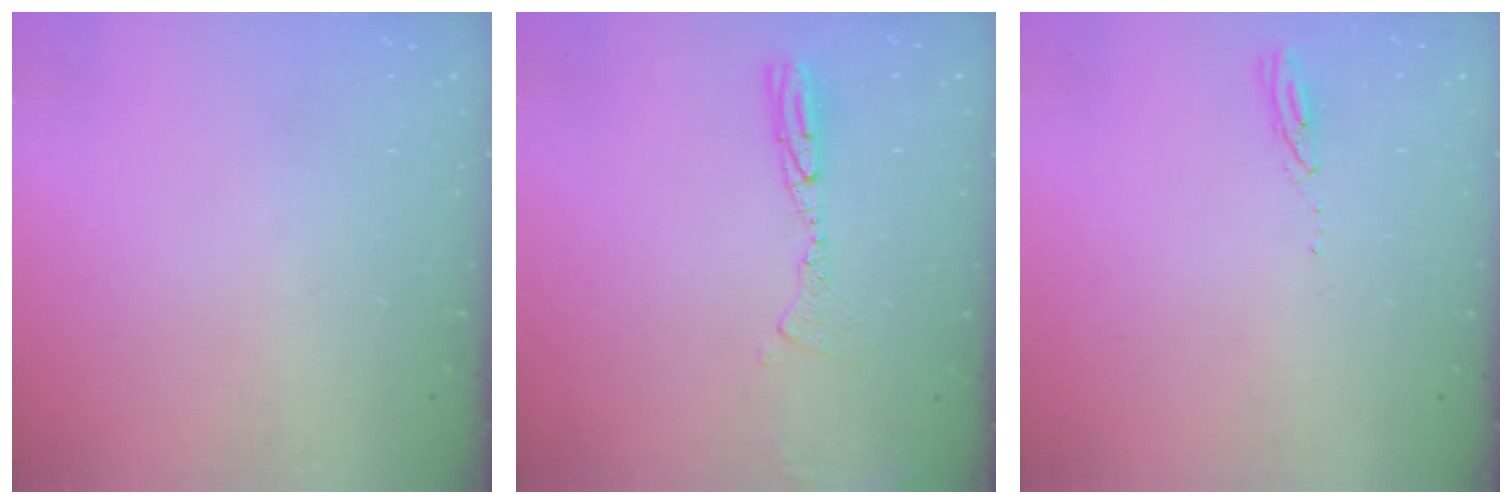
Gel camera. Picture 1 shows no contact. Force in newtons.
{"total": 9.6, "press": 9.5, "slide": 1.9}
{"total": 3.0, "press": 3.0, "slide": 0.1}